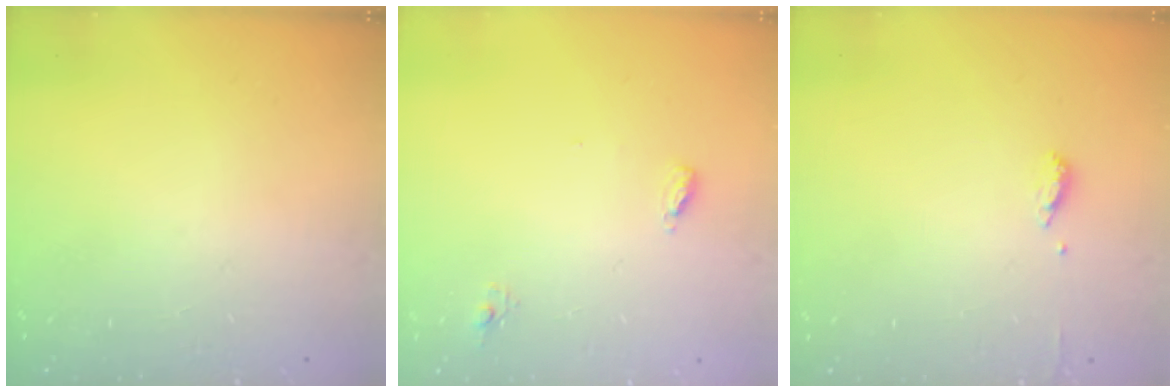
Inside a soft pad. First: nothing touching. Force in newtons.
{"total": 4.7, "press": 4.5, "slide": 1.1}
{"total": 6.1, "press": 6.0, "slide": 1.3}